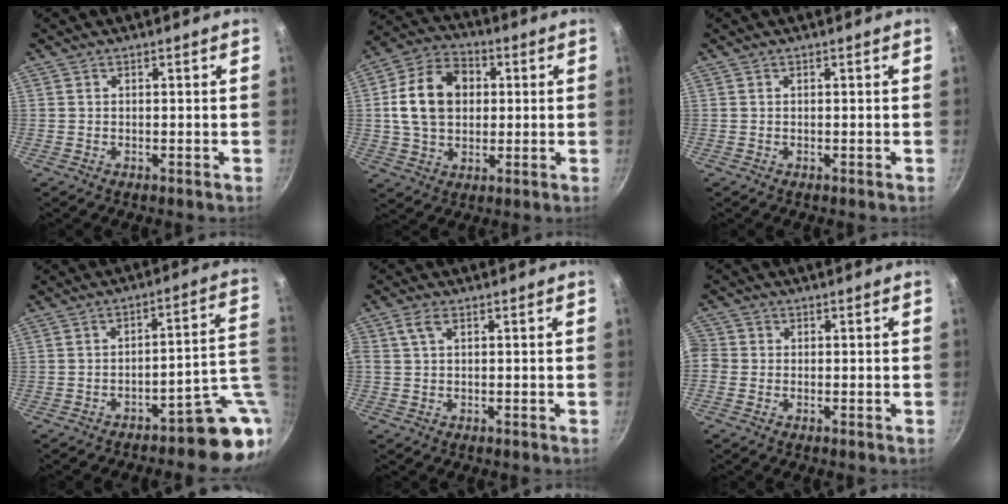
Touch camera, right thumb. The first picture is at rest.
{"total": 14.3, "force": [1.9, 10.6, 9.4], "torque": [-0.146, 0.017, 0.022]}
{"total": 0.0}
{"total": 11.5, "force": [-5.1, 3.6, 9.7], "torque": [-0.066, 0.043, -0.070]}
{"total": 2.7, "force": [0.9, 1.2, 2.2], "torque": [-0.048, 0.008, 0.017]}
{"total": 3.7, "force": [-0.9, 3.3, 1.3], "torque": [-0.031, 0.009, -0.031]}